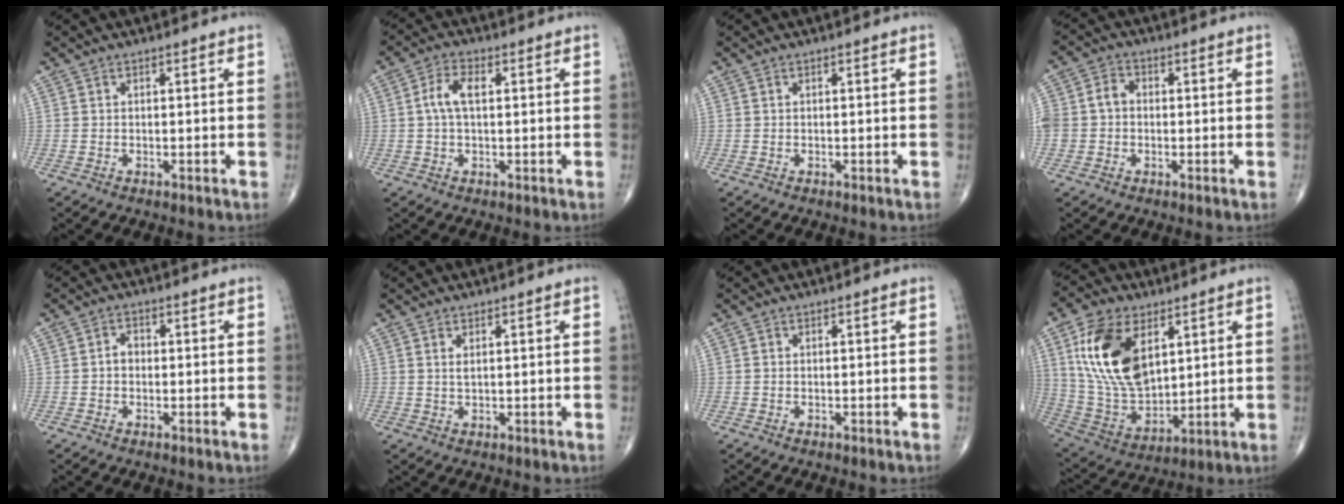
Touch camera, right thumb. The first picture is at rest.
{"total": 4.7, "force": [0.7, 2.3, 4.1], "torque": [-0.088, 0.012, 0.010]}
{"total": 0.0}
{"total": 5.8, "force": [-0.3, 4.9, 3.1], "torque": [-0.056, 0.024, -0.009]}
{"total": 2.0, "force": [-0.3, 1.5, 1.2], "torque": [-0.011, 0.010, -0.009]}
{"total": 1.2, "force": [0.6, 0.4, 1.0], "torque": [-0.022, -0.001, 0.012]}
{"total": 0.0}
{"total": 18.9, "force": [6.7, 10.9, 13.9], "torque": [-0.249, -0.028, 0.136]}